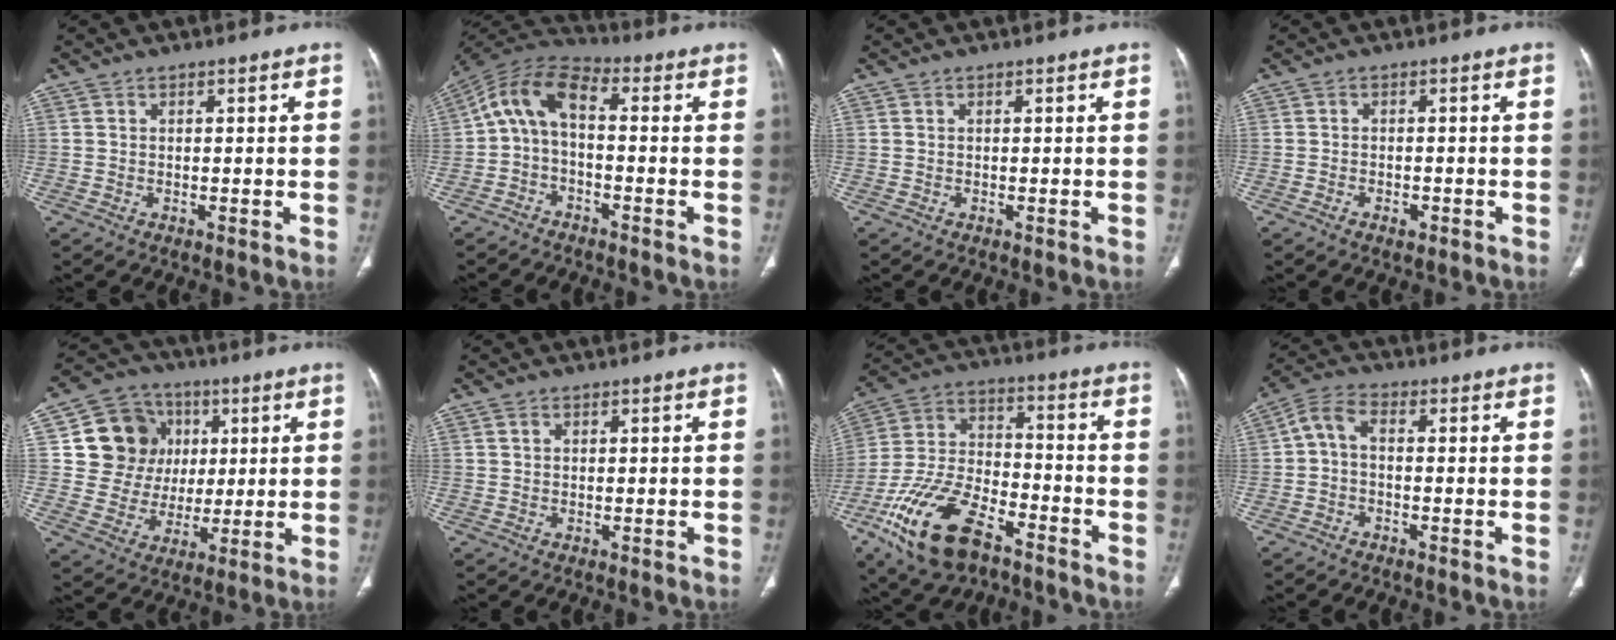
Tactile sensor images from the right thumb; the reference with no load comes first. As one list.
[{"total": 9.2, "force": [-0.7, 4.8, 7.8], "torque": [-0.144, 0.039, -0.028]}, {"total": 0.0}, {"total": 1.8, "force": [-1.0, 1.0, 1.1], "torque": [-0.021, 0.007, -0.015]}, {"total": 14.1, "force": [3.5, 12.8, 4.8], "torque": [-0.043, 0.007, 0.067]}, {"total": 0.7, "force": [0.3, 0.5, 0.4], "torque": [-0.008, 0.003, 0.007]}, {"total": 19.2, "force": [-11.0, 9.4, 12.7], "torque": [-0.250, 0.049, -0.201]}, {"total": 4.7, "force": [-0.3, 2.5, 4.0], "torque": [-0.078, 0.021, -0.017]}]